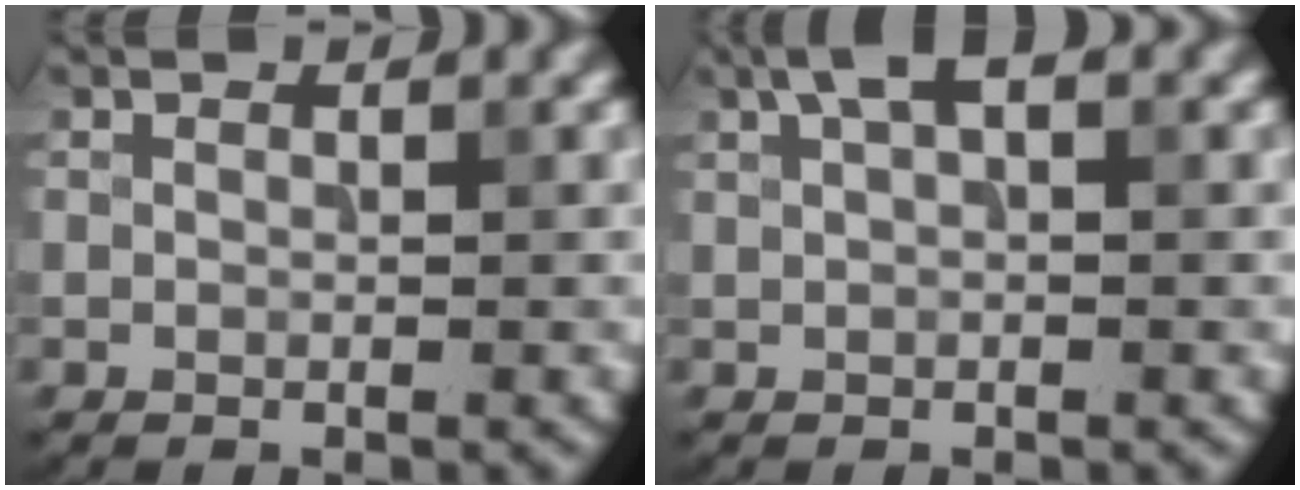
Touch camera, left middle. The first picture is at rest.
{"total": 2.4, "force": [1.2, 0.8, 1.9], "torque": [-0.034, 0.007, 0.021]}